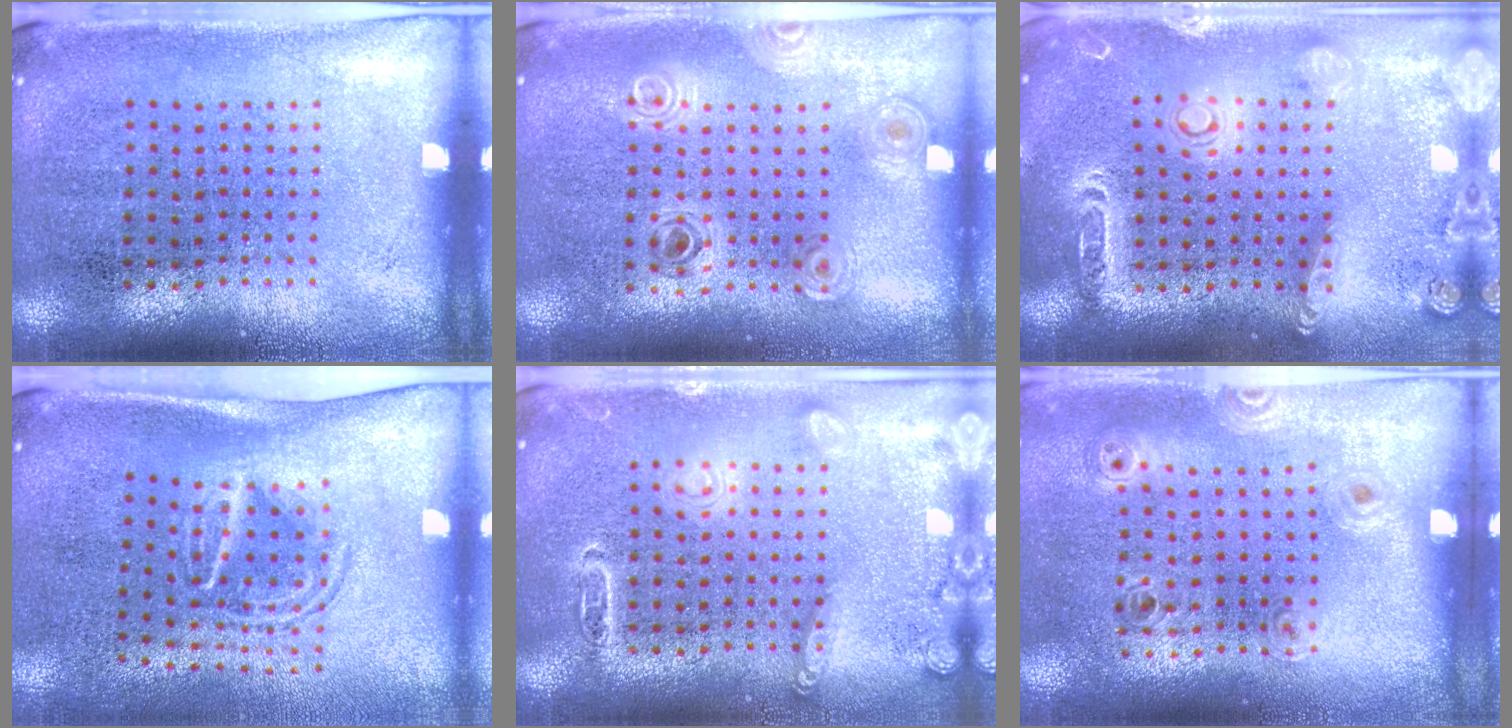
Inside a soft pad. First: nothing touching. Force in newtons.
{"total": 0.9, "press": 0.9, "slide": 0.2}
{"total": 2.1, "press": 1.9, "slide": 0.8}
{"total": 1.6, "press": 1.1, "slide": 1.2}
{"total": 2.7, "press": 2.7, "slide": 0.3}
{"total": 0.9, "press": 0.8, "slide": 0.3}